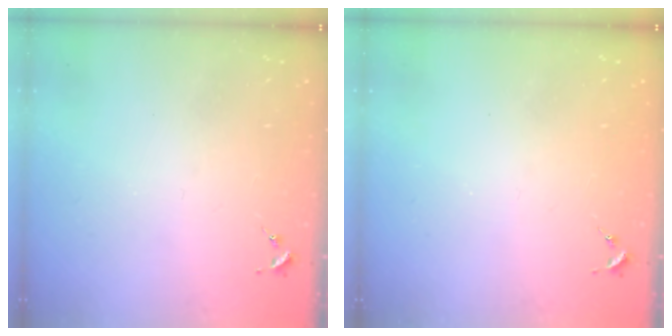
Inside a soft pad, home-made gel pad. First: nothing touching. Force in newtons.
{"total": 0.8, "press": 0.8, "slide": 0.0}